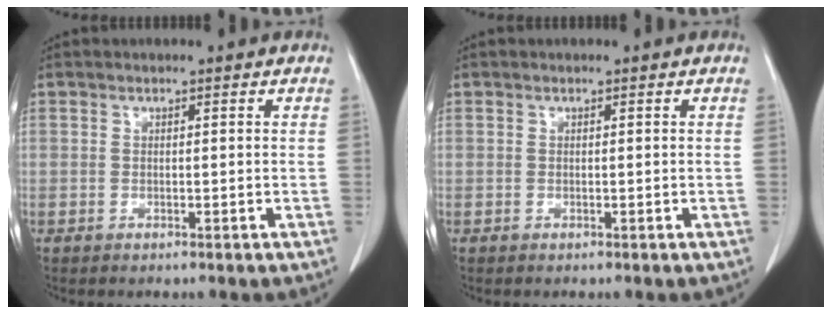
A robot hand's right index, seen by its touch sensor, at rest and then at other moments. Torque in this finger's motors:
{"motor_torque": [0.00, 0.00, 0.00, 0.00]}